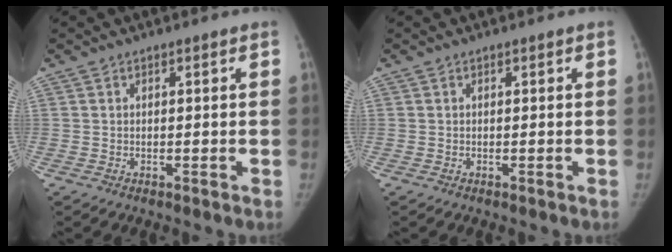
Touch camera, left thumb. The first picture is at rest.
{"total": 0.0}